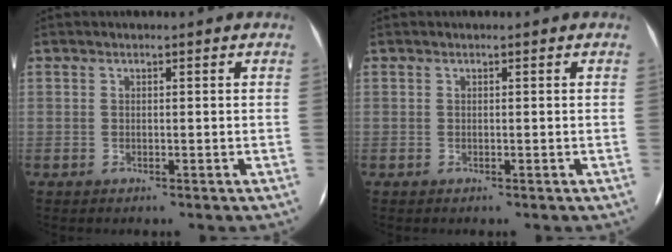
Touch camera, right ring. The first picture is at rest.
{"total": 0.0}